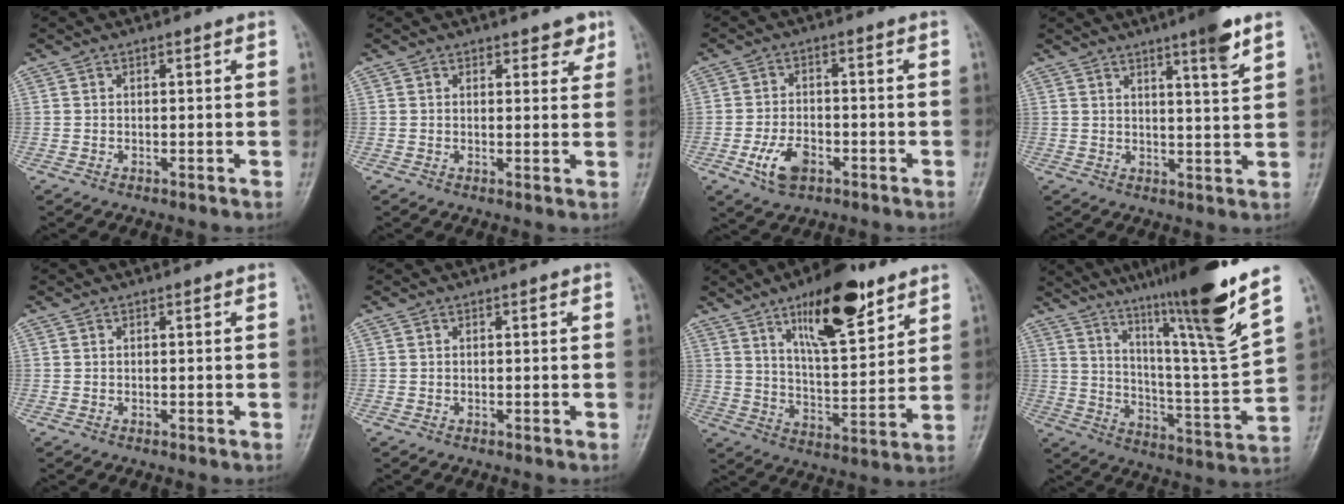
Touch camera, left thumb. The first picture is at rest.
{"total": 2.8, "force": [1.9, 1.6, 1.2], "torque": [0.010, -0.010, 0.023]}
{"total": 6.6, "force": [-3.0, 3.9, 4.5], "torque": [-0.081, 0.013, -0.051]}
{"total": 6.6, "force": [4.2, 0.4, 5.1], "torque": [-0.070, -0.026, 0.061]}
{"total": 0.0}
{"total": 0.0}
{"total": 16.7, "force": [9.8, 5.9, 12.2], "torque": [-0.159, -0.053, 0.161]}
{"total": 21.4, "force": [15.1, -0.3, 15.2], "torque": [-0.217, -0.087, 0.245]}